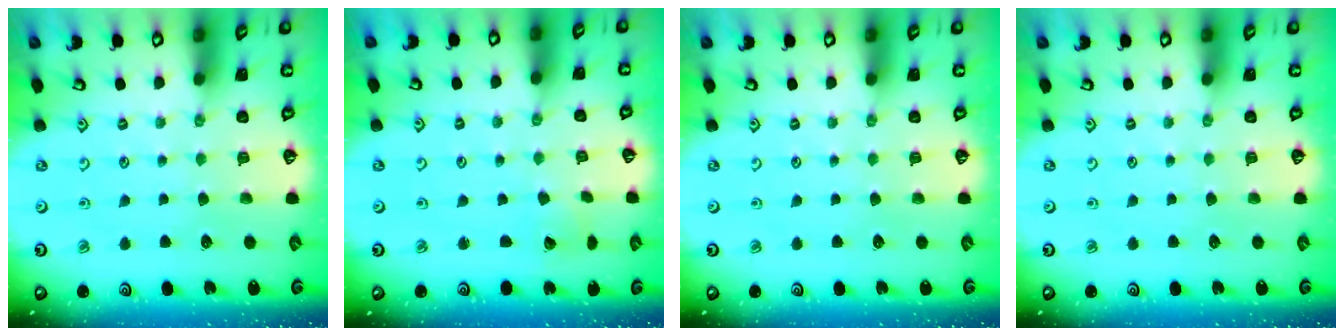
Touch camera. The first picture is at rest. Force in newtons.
{"total": 3.6, "press": 3.6, "slide": 0.2}
{"total": 0.0}
{"total": 0.0}